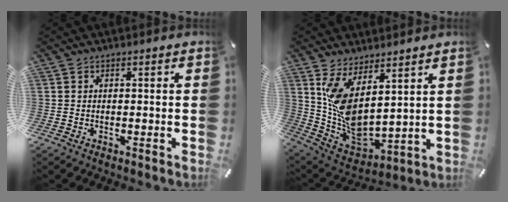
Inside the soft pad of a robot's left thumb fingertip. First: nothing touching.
{"total": 10.5, "force": [4.2, 5.8, 7.6], "torque": [-0.168, -0.047, 0.092]}